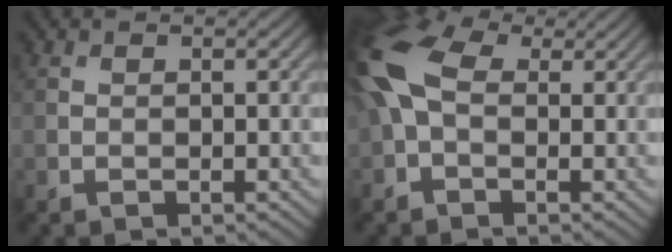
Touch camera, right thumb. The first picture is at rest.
{"total": 10.8, "force": [1.0, 6.5, 8.6], "torque": [-0.230, 0.019, -0.001]}